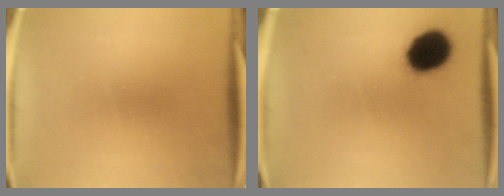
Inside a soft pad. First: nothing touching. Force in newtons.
{"total": 13.0}